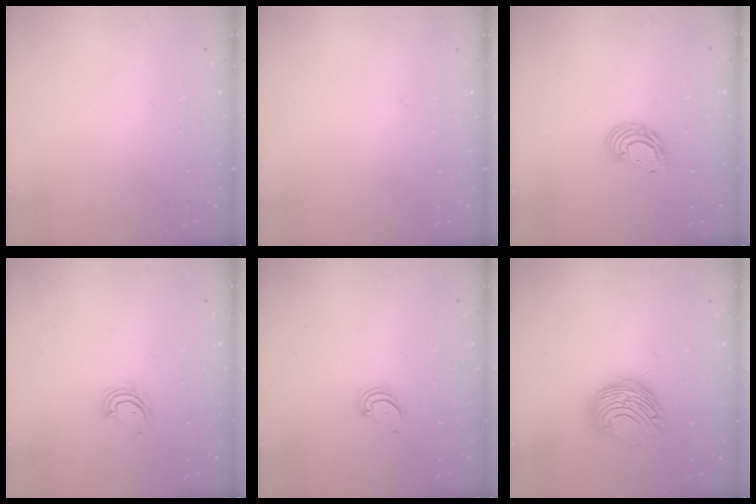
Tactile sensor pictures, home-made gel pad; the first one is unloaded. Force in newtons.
{"total": 0.0}
{"total": 7.8, "press": 7.7, "slide": 1.2}
{"total": 5.5, "press": 5.5, "slide": 0.3}
{"total": 3.0, "press": 3.0, "slide": 0.4}
{"total": 10.6, "press": 10.6, "slide": 0.5}